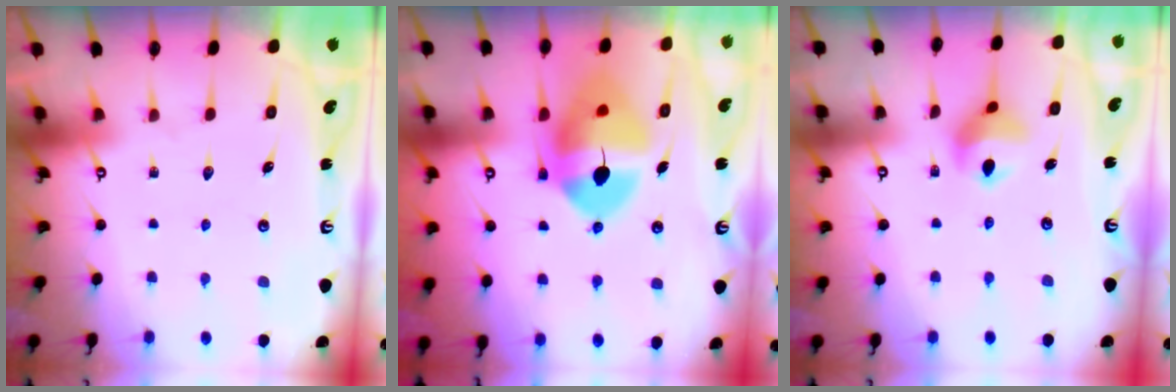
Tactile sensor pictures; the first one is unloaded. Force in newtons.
{"total": 13.6, "press": 13.5, "slide": 2.1}
{"total": 8.5, "press": 8.4, "slide": 0.8}